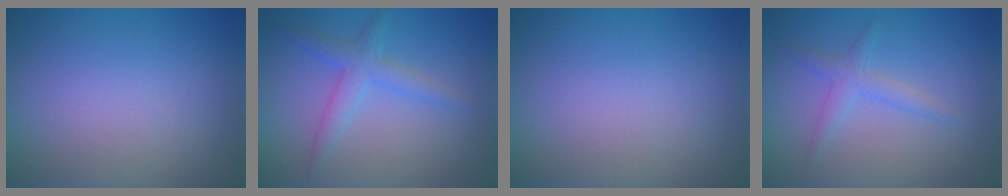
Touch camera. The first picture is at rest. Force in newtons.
{"total": 3.4, "press": 3.4, "slide": 0.2}
{"total": 0.0}
{"total": 1.8, "press": 1.8, "slide": 0.0}